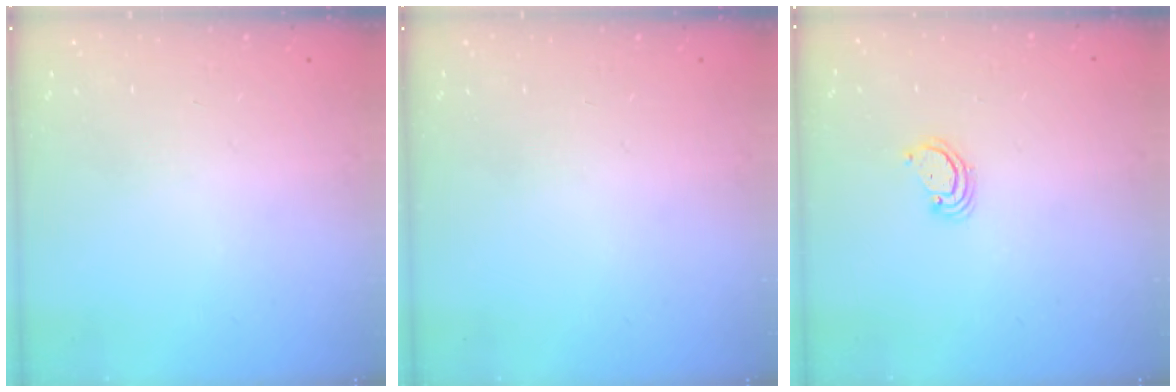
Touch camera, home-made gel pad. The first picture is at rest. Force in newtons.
{"total": 0.0}
{"total": 2.6, "press": 2.6, "slide": 0.2}